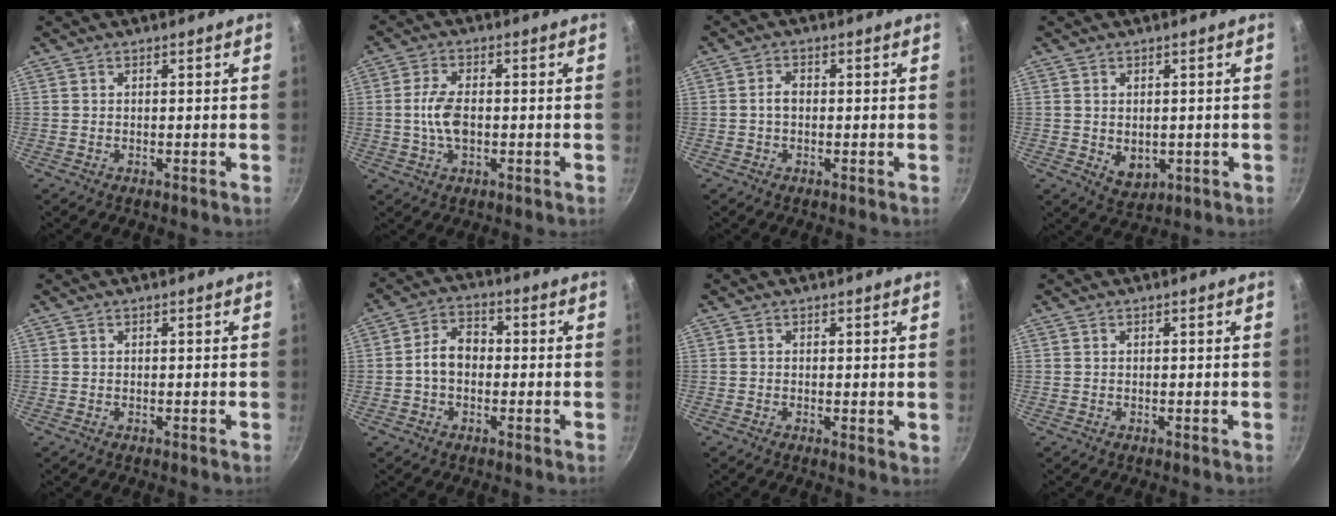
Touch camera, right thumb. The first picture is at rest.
{"total": 6.3, "force": [-0.5, 3.4, 5.3], "torque": [-0.103, 0.009, -0.011]}
{"total": 2.3, "force": [-0.2, 1.6, 1.7], "torque": [-0.026, 0.011, -0.004]}
{"total": 4.7, "force": [-0.2, 3.5, 3.1], "torque": [-0.037, -0.008, 0.008]}
{"total": 0.0}
{"total": 6.4, "force": [-0.7, 4.6, 4.4], "torque": [-0.055, 0.025, -0.024]}
{"total": 1.4, "force": [0.2, 0.6, 1.3], "torque": [-0.018, -0.004, 0.001]}
{"total": 0.0}